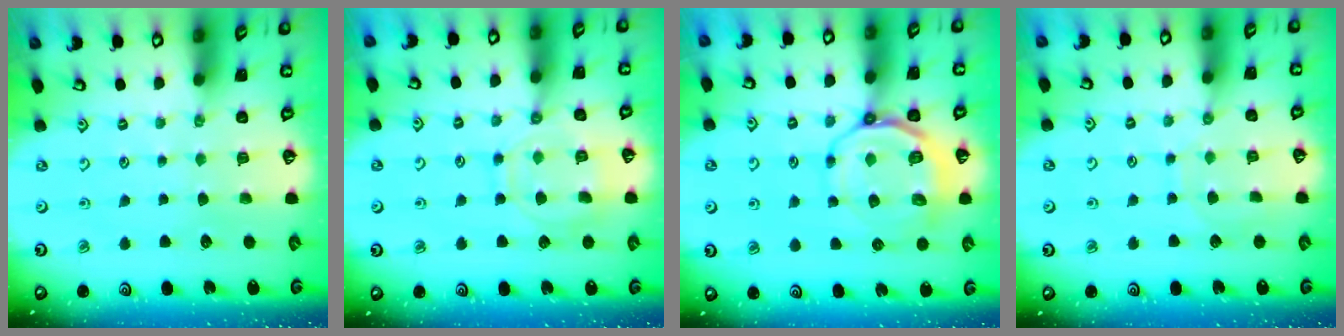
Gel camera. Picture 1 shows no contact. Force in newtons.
{"total": 10.9, "press": 10.9, "slide": 1.0}
{"total": 10.7, "press": 10.3, "slide": 2.8}
{"total": 5.8, "press": 5.8, "slide": 0.6}